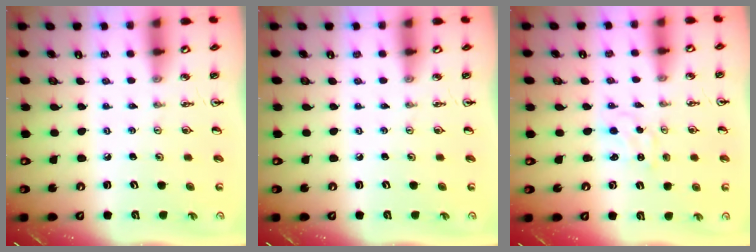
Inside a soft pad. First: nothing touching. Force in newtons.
{"total": 0.0}
{"total": 0.8, "press": 0.8, "slide": 0.3}